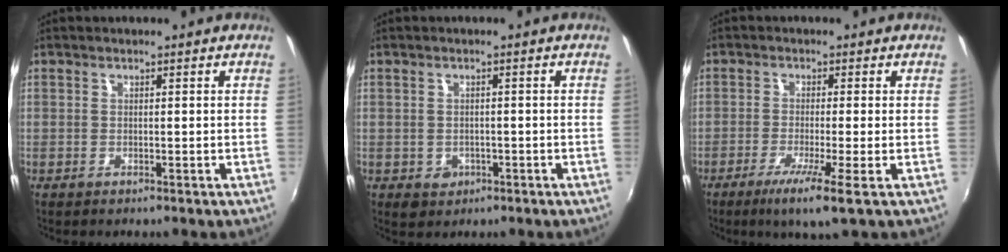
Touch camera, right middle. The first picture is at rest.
{"total": 3.0, "force": [-1.0, 2.7, 1.0], "torque": [-0.025, -0.003, -0.008]}
{"total": 6.5, "force": [-3.1, -0.6, 5.6], "torque": [-0.120, -0.020, -0.057]}